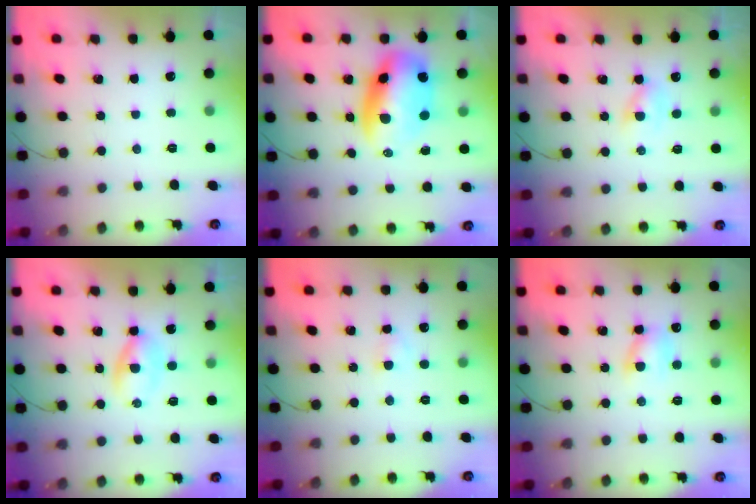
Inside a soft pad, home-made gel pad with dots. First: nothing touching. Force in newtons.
{"total": 12.3, "press": 12.0, "slide": 2.9}
{"total": 1.6, "press": 1.5, "slide": 0.7}
{"total": 2.8, "press": 2.5, "slide": 1.3}
{"total": 2.5, "press": 2.3, "slide": 1.1}
{"total": 6.9, "press": 6.7, "slide": 1.4}